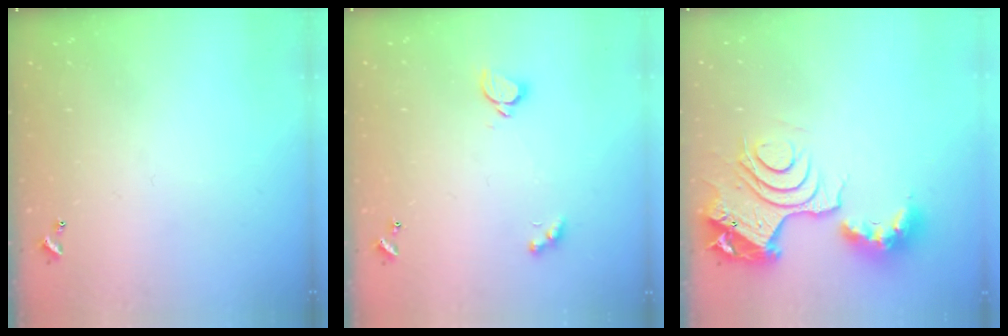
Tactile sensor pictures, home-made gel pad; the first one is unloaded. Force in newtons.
{"total": 1.8, "press": 1.6, "slide": 0.8}
{"total": 14.1, "press": 14.0, "slide": 1.8}